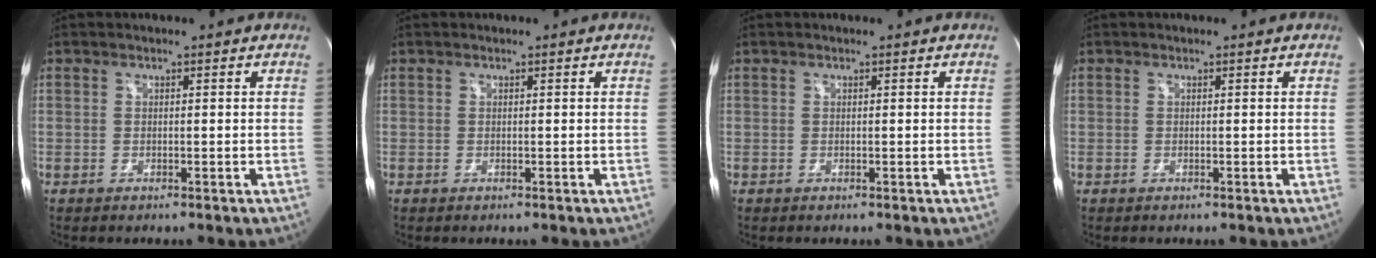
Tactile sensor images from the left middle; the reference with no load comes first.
{"total": 0.0}
{"total": 0.0}
{"total": 0.0}